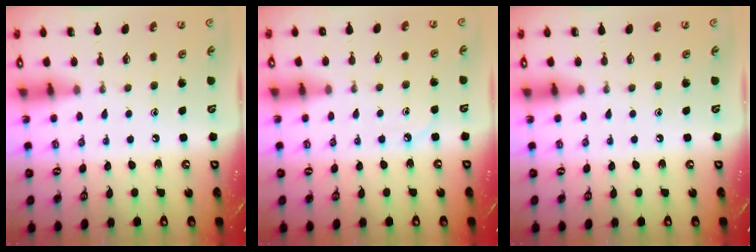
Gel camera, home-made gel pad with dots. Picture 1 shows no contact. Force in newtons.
{"total": 3.7, "press": 3.6, "slide": 0.5}
{"total": 0.0}